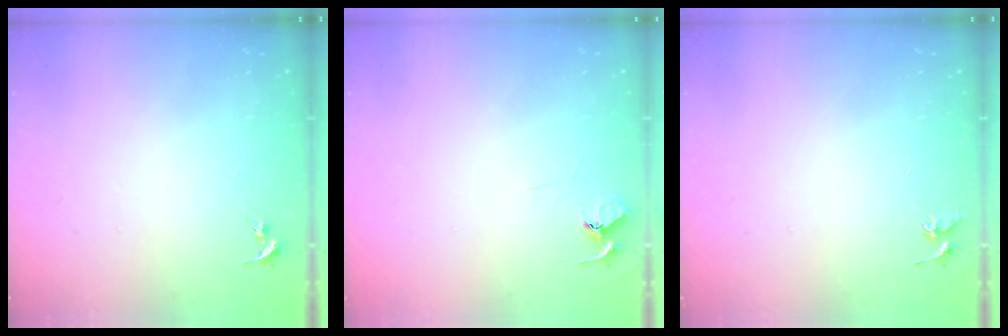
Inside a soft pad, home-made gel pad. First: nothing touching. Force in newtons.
{"total": 5.8, "press": 5.8, "slide": 0.6}
{"total": 3.7, "press": 3.7, "slide": 0.4}